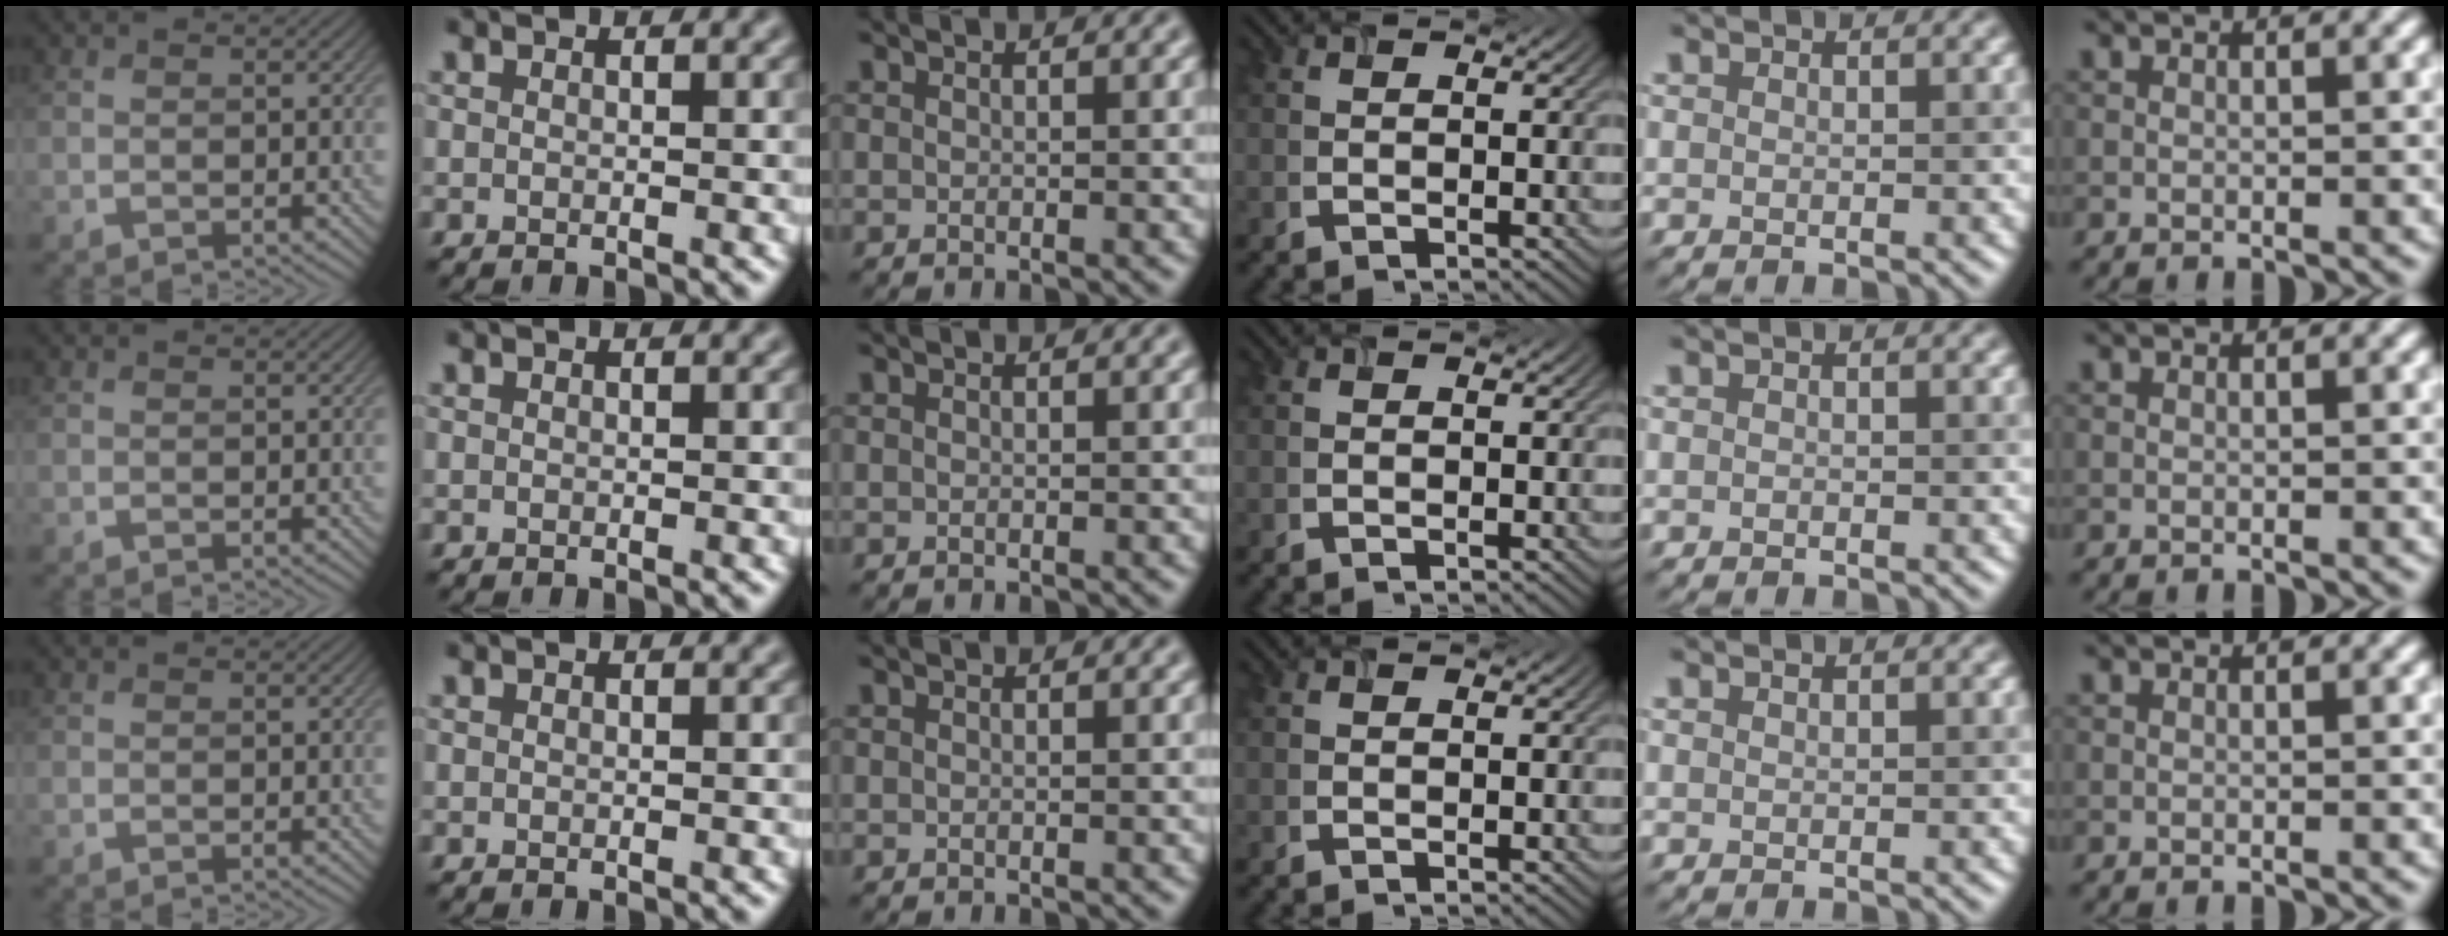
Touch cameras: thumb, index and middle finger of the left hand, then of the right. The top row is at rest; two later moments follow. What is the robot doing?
{"motion": "insert", "object": "airpods case & airpods"}